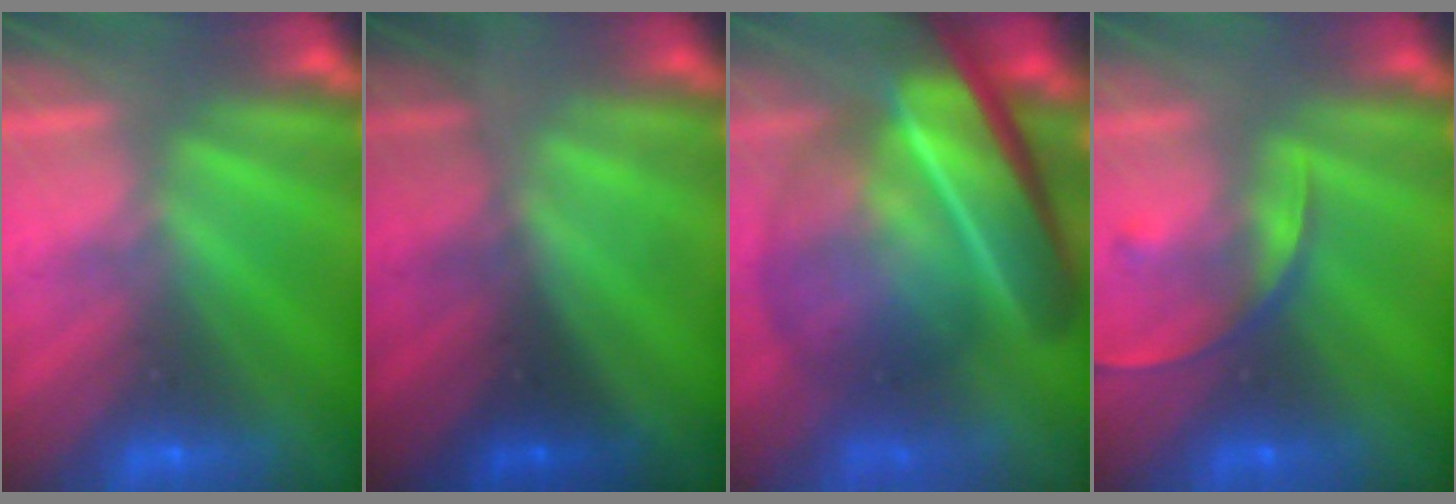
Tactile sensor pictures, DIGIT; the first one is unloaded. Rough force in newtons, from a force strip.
{"total": 1.4}
{"total": 7.5}
{"total": 2.4}